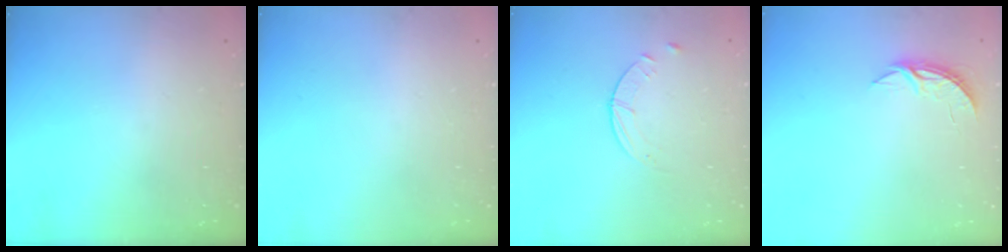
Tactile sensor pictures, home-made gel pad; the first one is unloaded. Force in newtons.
{"total": 0.0}
{"total": 2.6, "press": 2.5, "slide": 0.3}
{"total": 3.7, "press": 3.7, "slide": 0.3}